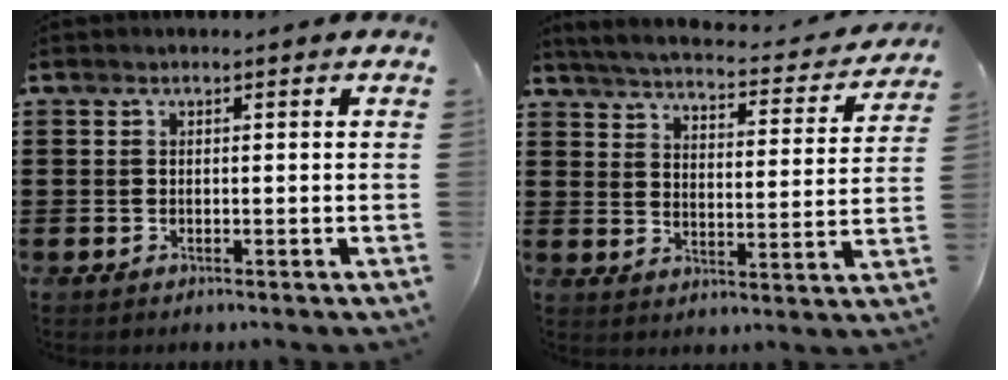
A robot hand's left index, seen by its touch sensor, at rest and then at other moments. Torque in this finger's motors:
{"motor_torque": [2.14, 0.00, 0.31, 0.05]}